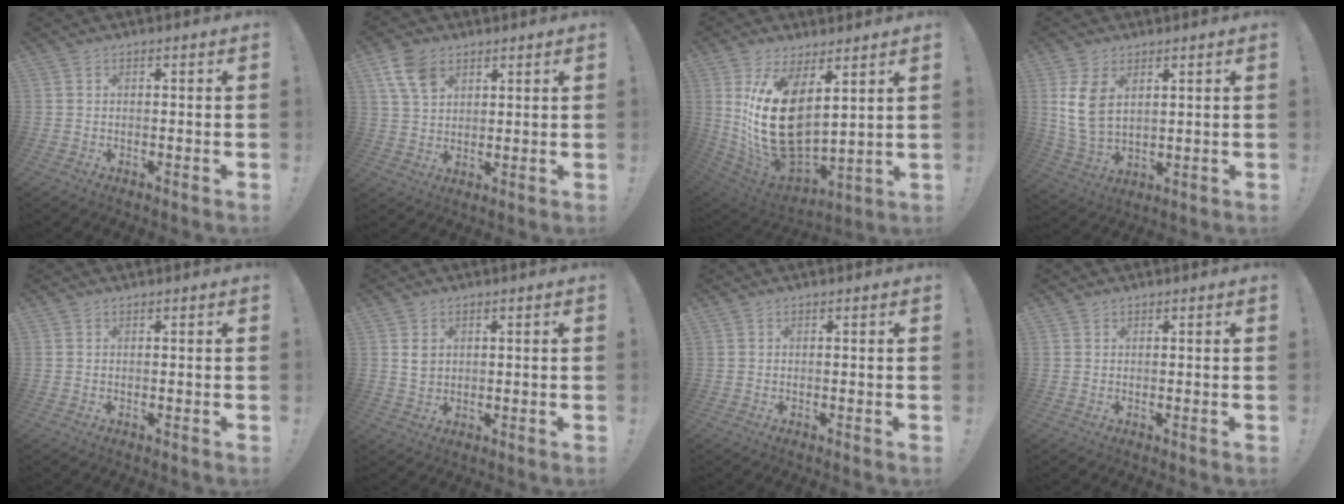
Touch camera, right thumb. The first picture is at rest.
{"total": 9.3, "force": [5.1, 6.1, 4.9], "torque": [-0.087, -0.014, 0.103]}
{"total": 20.4, "force": [6.0, 10.5, 16.5], "torque": [-0.332, -0.061, 0.115]}
{"total": 9.1, "force": [3.7, 5.5, 6.3], "torque": [-0.125, -0.022, 0.069]}
{"total": 0.0}
{"total": 3.3, "force": [1.4, 2.5, 1.6], "torque": [-0.020, -0.001, 0.026]}
{"total": 0.0}
{"total": 0.7, "force": [0.6, 0.3, 0.1], "torque": [-0.001, -0.002, 0.012]}